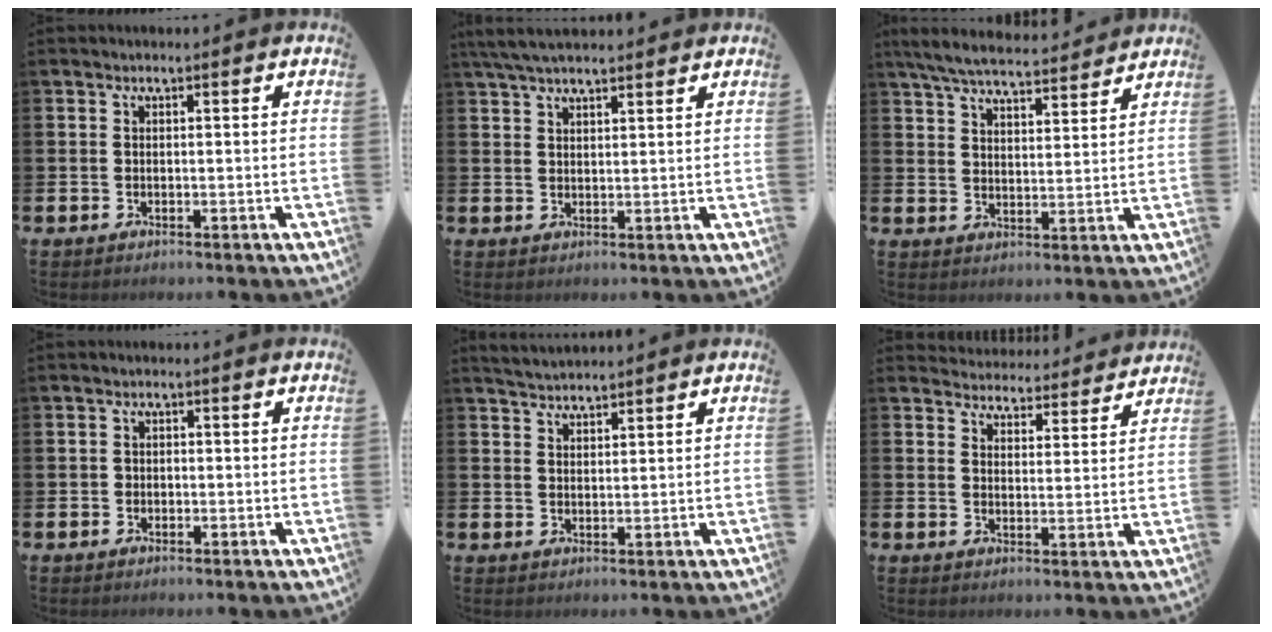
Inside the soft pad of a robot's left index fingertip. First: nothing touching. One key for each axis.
{"total": 4.6, "fx": 4.1, "fy": 0.8, "fz": 1.7, "tx": -0.041, "ty": -0.007, "tz": 0.077}
{"total": 6.8, "fx": 6.4, "fy": 0.9, "fz": 1.8, "tx": -0.053, "ty": -0.035, "tz": 0.115}
{"total": 0.8, "fx": -0.2, "fy": 0.7, "fz": 0.2, "tx": -0.002, "ty": 0.004, "tz": -0.007}
{"total": 3.2, "fx": 3.1, "fy": 0.2, "fz": 0.2, "tx": -0.008, "ty": -0.010, "tz": 0.058}
{"total": 4.3, "fx": 4.2, "fy": 0.8, "fz": -0.4, "tx": -0.008, "ty": -0.035, "tz": 0.074}